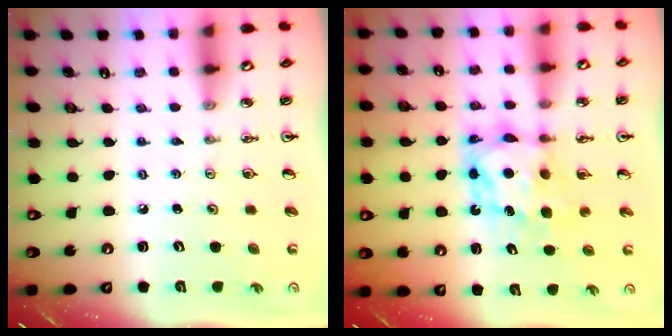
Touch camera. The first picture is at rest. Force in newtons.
{"total": 7.6, "press": 7.6, "slide": 0.8}